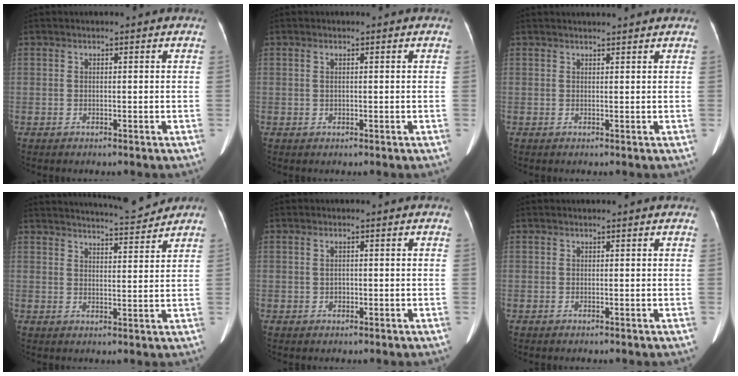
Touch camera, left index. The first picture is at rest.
{"total": 0.8, "force": [0.2, 0.3, 0.7], "torque": [-0.020, 0.002, 0.007]}
{"total": 3.3, "force": [3.2, -0.2, 0.9], "torque": [-0.012, 0.017, 0.040]}
{"total": 9.1, "force": [8.9, -0.1, 2.3], "torque": [-0.035, 0.001, 0.124]}
{"total": 1.2, "force": [0.1, 0.7, 0.9], "torque": [-0.022, 0.003, 0.003]}
{"total": 0.0}